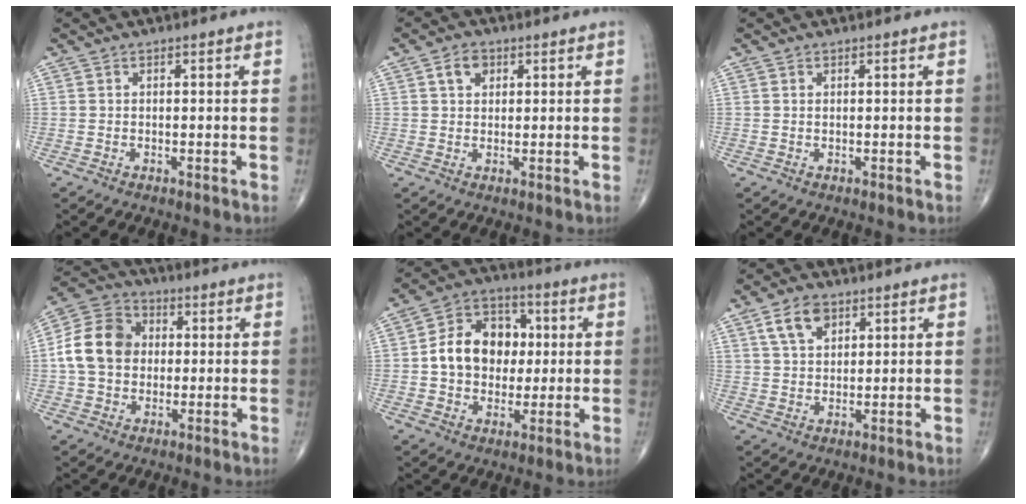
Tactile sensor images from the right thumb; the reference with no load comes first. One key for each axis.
{"total": 3.5, "fx": 1.5, "fy": 2.5, "fz": 2.0, "tx": -0.025, "ty": 0.002, "tz": 0.025}
{"total": 0.0}
{"total": 12.4, "fx": 0.8, "fy": 9.9, "fz": 7.4, "tx": -0.121, "ty": 0.023, "tz": 0.005}
{"total": 13.8, "fx": 0.8, "fy": 10.6, "fz": 8.7, "tx": -0.105, "ty": 0.022, "tz": 0.008}
{"total": 6.5, "fx": 3.4, "fy": 4.0, "fz": 3.9, "tx": -0.057, "ty": -0.011, "tz": 0.064}